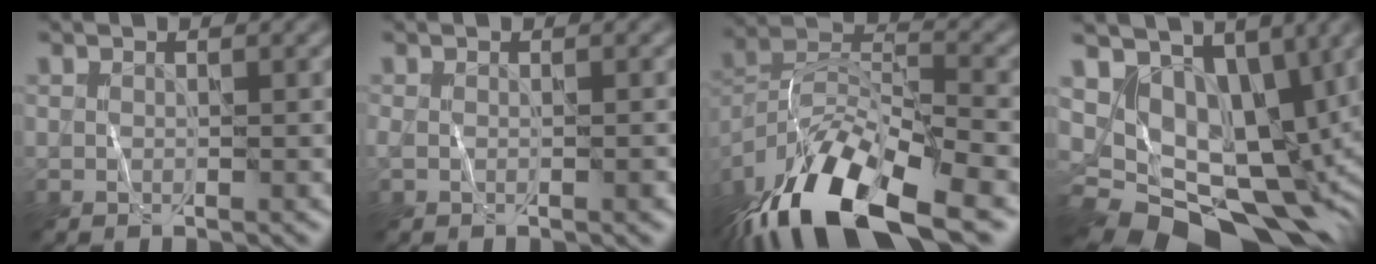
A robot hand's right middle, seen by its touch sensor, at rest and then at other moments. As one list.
[{"total": 1.3, "force": [-0.4, 0.6, 1.0], "torque": [-0.025, -0.001, -0.009]}, {"total": 14.8, "force": [-9.1, 5.6, 10.3], "torque": [-0.217, 0.007, -0.172]}, {"total": 13.6, "force": [0.6, 9.8, 9.4], "torque": [-0.141, -0.023, 0.028]}]